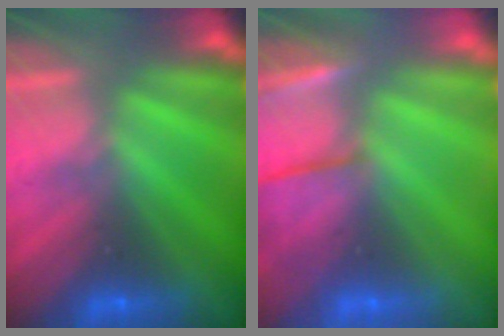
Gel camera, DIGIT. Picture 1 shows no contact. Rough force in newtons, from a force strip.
{"total": 3.9}